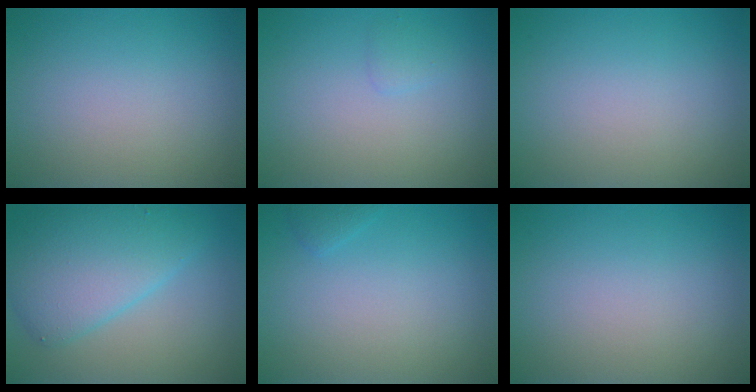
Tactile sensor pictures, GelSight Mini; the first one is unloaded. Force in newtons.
{"total": 0.8, "press": 0.7, "slide": 0.1}
{"total": 0.0}
{"total": 6.0, "press": 6.0, "slide": 0.2}
{"total": 0.7, "press": 0.7, "slide": 0.1}
{"total": 0.0}